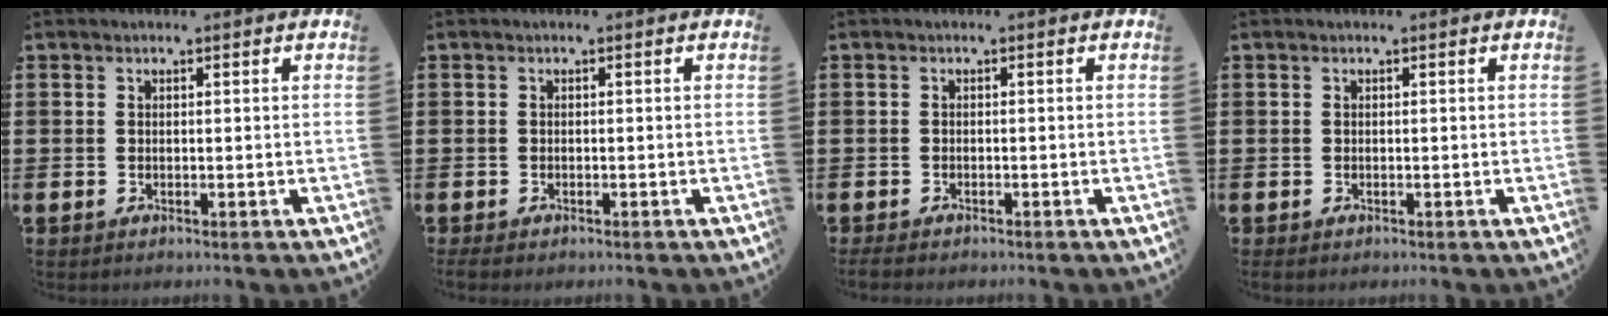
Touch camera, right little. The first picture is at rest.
{"total": 0.7, "force": [-0.3, 0.3, 0.5], "torque": [-0.011, 0.002, -0.008]}
{"total": 0.9, "force": [-0.6, 0.3, 0.5], "torque": [-0.010, 0.000, -0.014]}
{"total": 0.0}